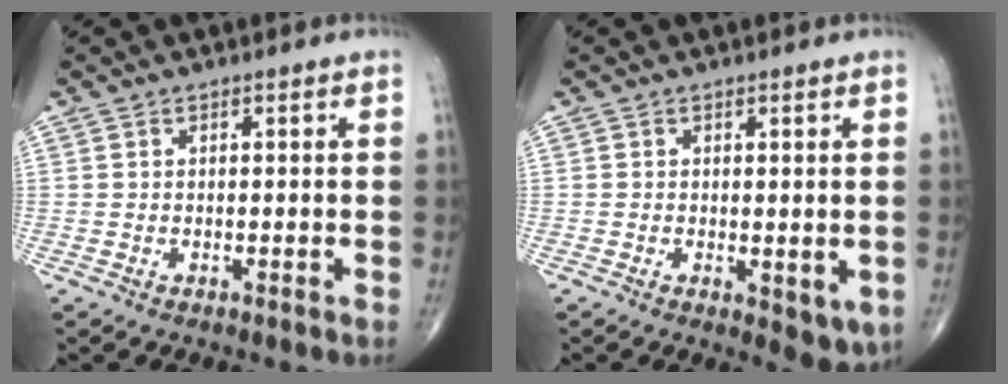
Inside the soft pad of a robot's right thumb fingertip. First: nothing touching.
{"total": 4.9, "force": [-0.9, 2.2, 4.2], "torque": [-0.043, -0.011, -0.006]}